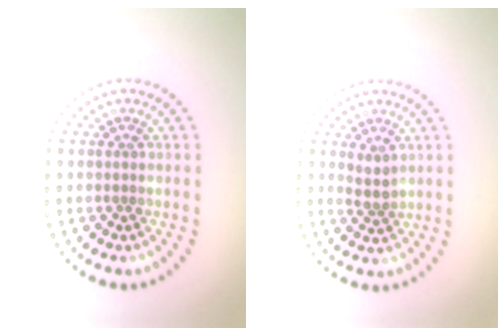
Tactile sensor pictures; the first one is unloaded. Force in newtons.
{"total": 1.5, "press": 1.2, "slide": 0.9}